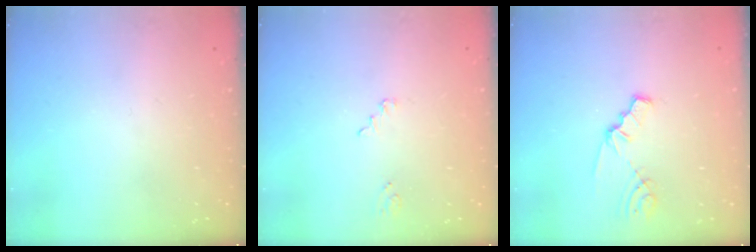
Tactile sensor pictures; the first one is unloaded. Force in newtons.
{"total": 1.2, "press": 1.2, "slide": 0.1}
{"total": 1.8, "press": 1.7, "slide": 0.3}